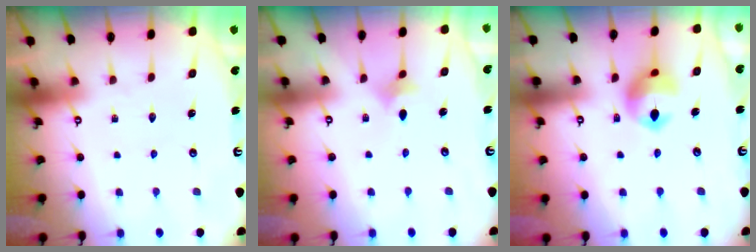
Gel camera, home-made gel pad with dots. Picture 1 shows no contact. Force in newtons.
{"total": 4.0, "press": 4.0, "slide": 0.7}
{"total": 11.2, "press": 11.1, "slide": 1.4}